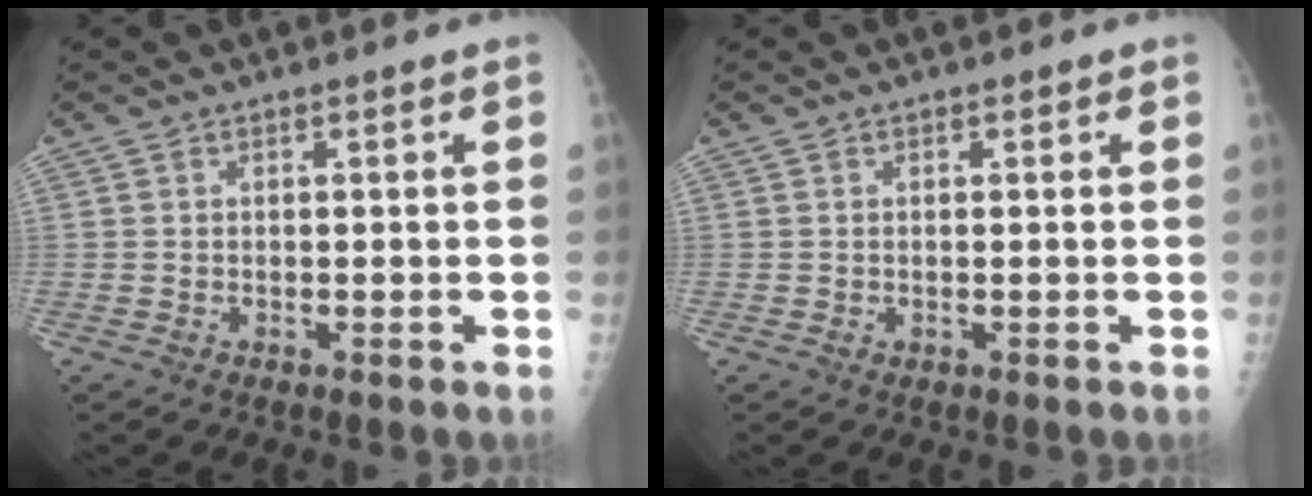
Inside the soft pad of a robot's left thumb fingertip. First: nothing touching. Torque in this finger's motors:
{"motor_torque": [-0.40, -0.12, 0.00, -0.15, 0.00]}